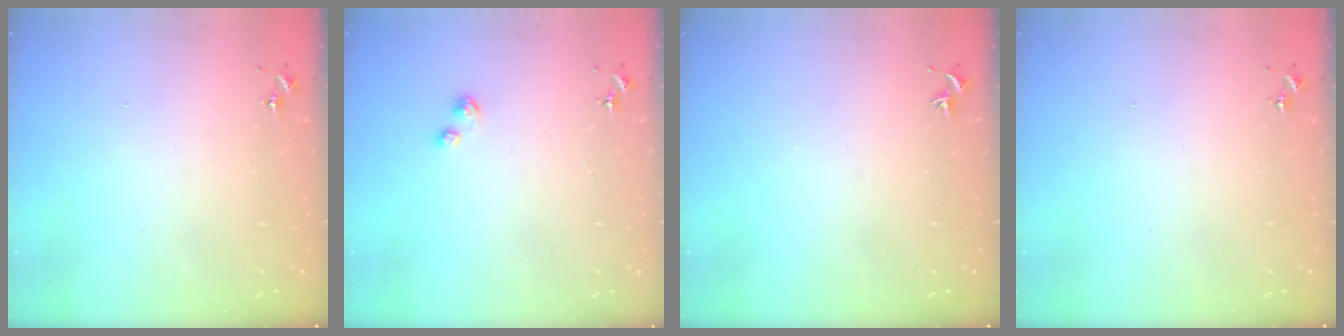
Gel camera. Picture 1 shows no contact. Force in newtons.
{"total": 2.2, "press": 2.2, "slide": 0.3}
{"total": 0.0}
{"total": 0.0}